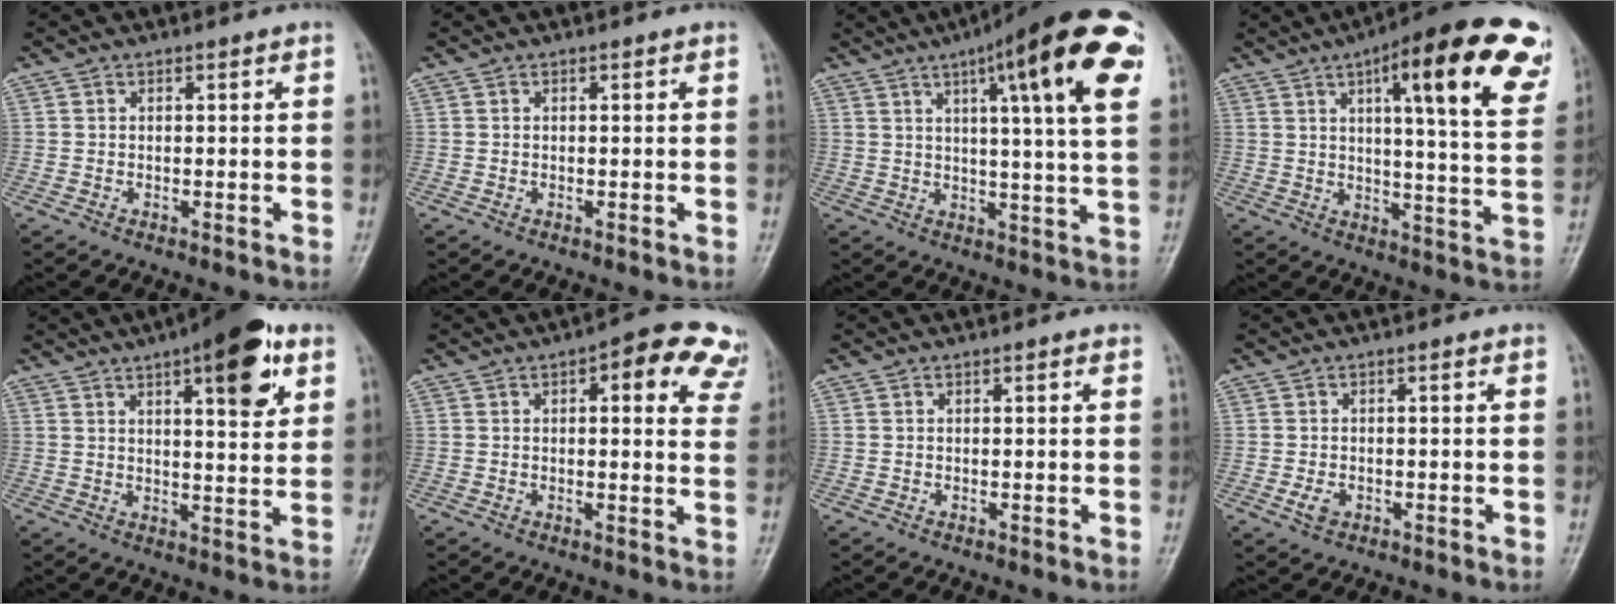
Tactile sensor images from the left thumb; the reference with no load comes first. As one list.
[{"total": 0.0}, {"total": 21.5, "force": [9.2, 3.8, 19.1], "torque": [-0.254, -0.011, 0.120]}, {"total": 23.4, "force": [11.0, 5.4, 19.9], "torque": [-0.245, -0.021, 0.143]}, {"total": 13.5, "force": [6.6, 4.4, 11.0], "torque": [-0.125, -0.022, 0.086]}, {"total": 13.2, "force": [6.9, 5.3, 9.9], "torque": [-0.073, -0.015, 0.061]}, {"total": 0.6, "force": [0.2, 0.1, 0.5], "torque": [-0.010, 0.001, 0.002]}, {"total": 2.3, "force": [-0.8, 1.5, 1.5], "torque": [-0.029, 0.002, -0.013]}]